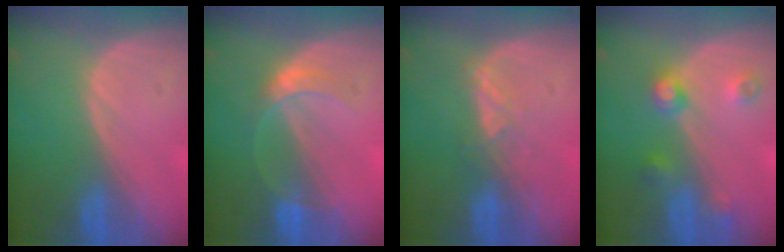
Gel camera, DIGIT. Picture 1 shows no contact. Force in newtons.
{"total": 3.7, "press": 3.6, "slide": 0.3}
{"total": 2.9, "press": 2.8, "slide": 0.7}
{"total": 4.5, "press": 4.0, "slide": 2.1}